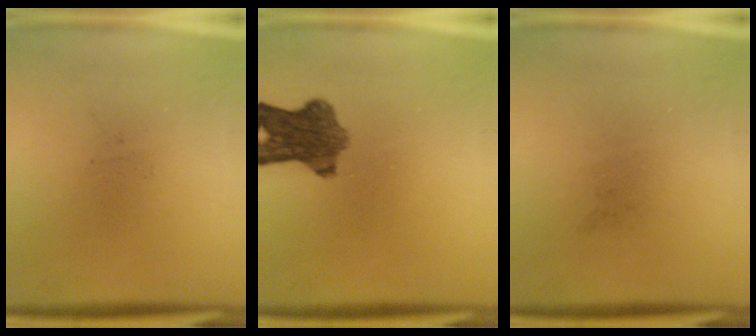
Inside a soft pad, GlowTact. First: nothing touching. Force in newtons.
{"total": 8.1}
{"total": 0.0}